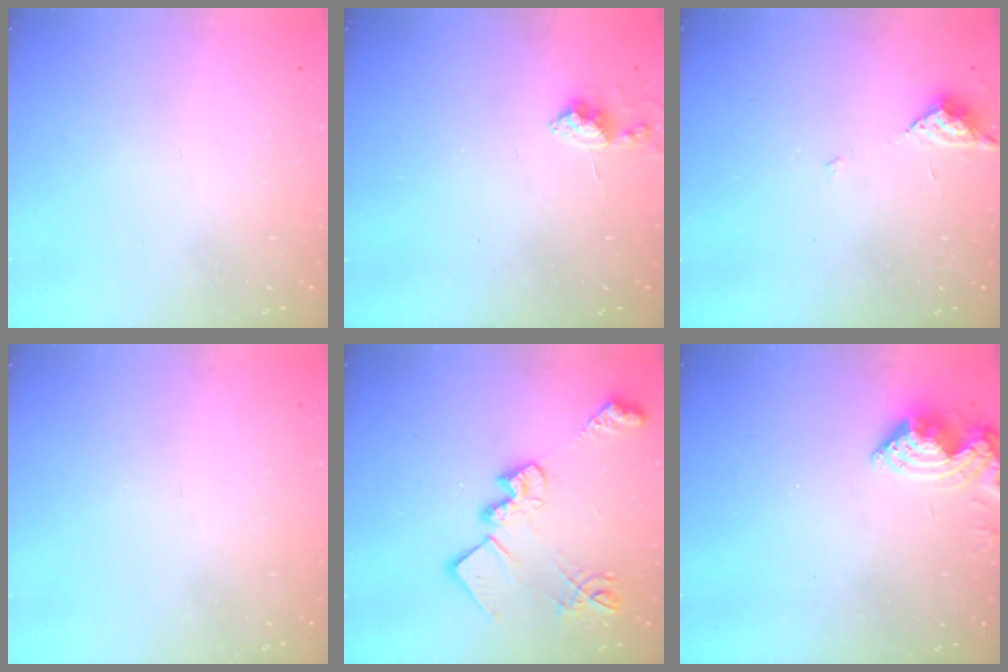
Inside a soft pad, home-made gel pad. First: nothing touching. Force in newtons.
{"total": 7.4, "press": 7.4, "slide": 0.7}
{"total": 5.0, "press": 5.0, "slide": 0.6}
{"total": 0.0}
{"total": 19.5, "press": 19.5, "slide": 1.3}
{"total": 9.2, "press": 9.2, "slide": 0.4}